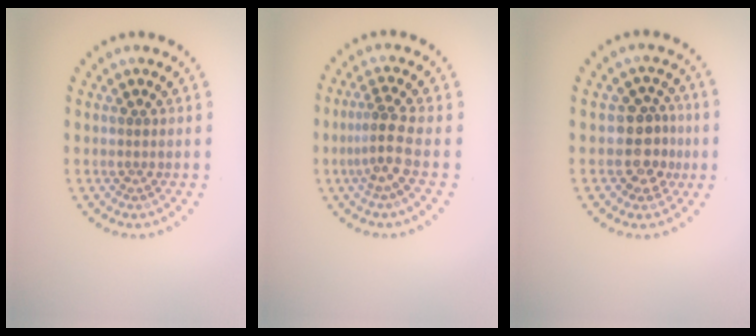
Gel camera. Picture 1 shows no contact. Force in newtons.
{"total": 2.9, "press": 2.0, "slide": 2.1}
{"total": 3.2, "press": 2.9, "slide": 1.3}